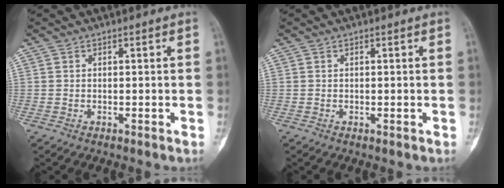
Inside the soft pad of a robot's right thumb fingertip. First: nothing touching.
{"total": 0.5, "force": [-0.1, 0.2, 0.5], "torque": [-0.008, -0.002, 0.001]}